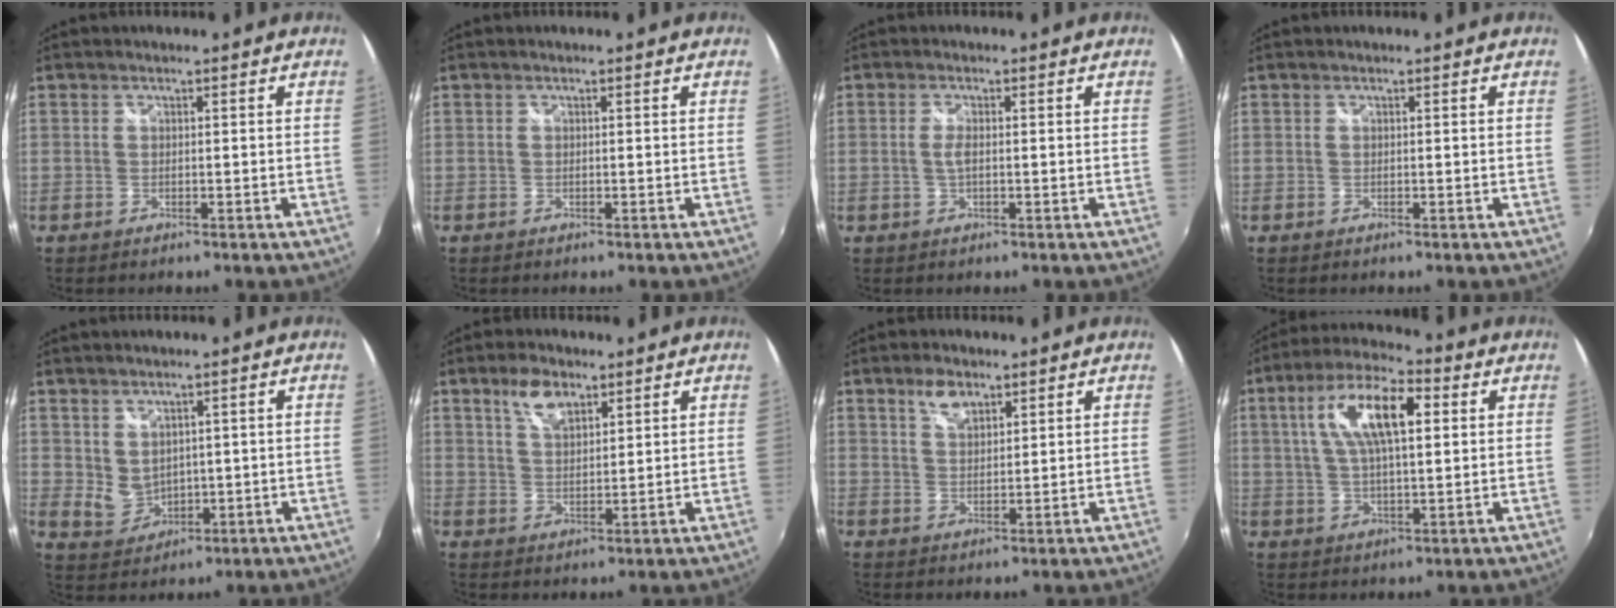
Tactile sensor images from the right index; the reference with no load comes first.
{"total": 0.0}
{"total": 1.9, "force": [-0.1, 0.4, 1.8], "torque": [-0.039, -0.002, -0.003]}
{"total": 0.0}
{"total": 4.8, "force": [1.9, 3.7, 2.4], "torque": [-0.041, -0.003, 0.051]}
{"total": 5.9, "force": [3.7, 2.8, 3.7], "torque": [-0.064, 0.008, 0.069]}
{"total": 4.5, "force": [2.9, 2.2, 2.6], "torque": [-0.041, 0.007, 0.053]}
{"total": 12.8, "force": [3.7, 4.6, 11.3], "torque": [-0.209, 0.023, 0.062]}